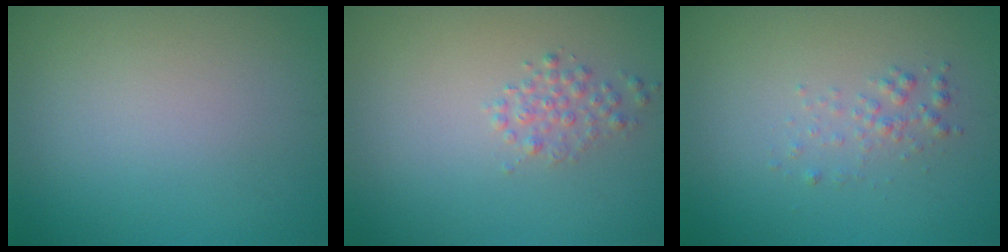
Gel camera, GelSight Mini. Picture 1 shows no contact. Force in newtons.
{"total": 1.5, "press": 1.5, "slide": 0.1}
{"total": 1.3, "press": 1.3, "slide": 0.1}